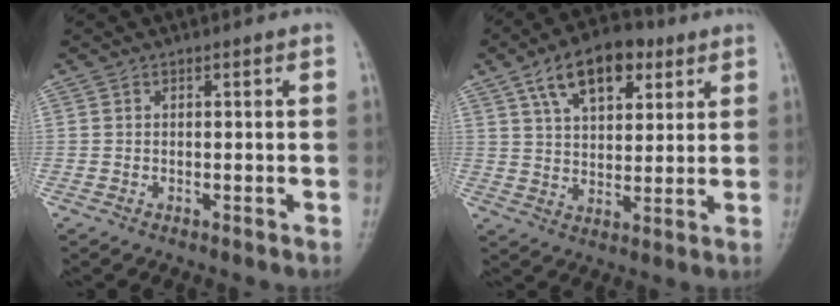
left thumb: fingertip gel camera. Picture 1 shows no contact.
{"total": 13.0, "force": [6.4, 6.9, 9.0], "torque": [-0.123, -0.009, 0.104]}